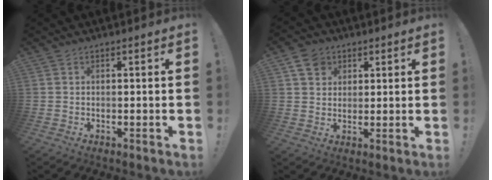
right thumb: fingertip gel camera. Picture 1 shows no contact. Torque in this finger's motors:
{"motor_torque": [0.58, 0.46, 0.28, 0.02, -0.02]}